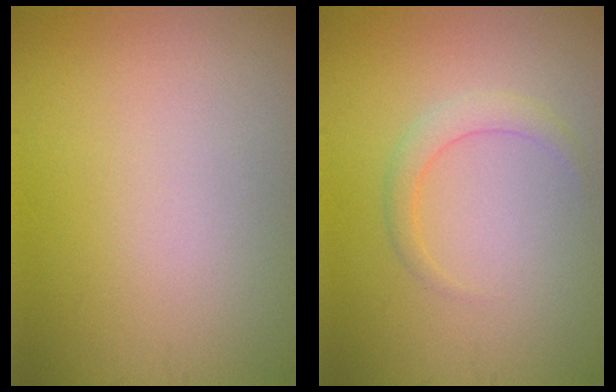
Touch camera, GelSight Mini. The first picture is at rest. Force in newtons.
{"total": 1.8, "press": 1.8, "slide": 0.1}